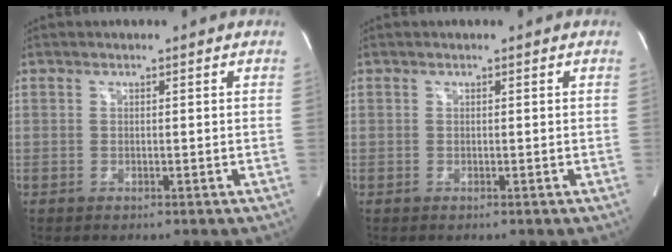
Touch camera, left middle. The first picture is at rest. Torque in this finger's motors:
{"motor_torque": [0.00, 0.00, 0.00, 0.00]}